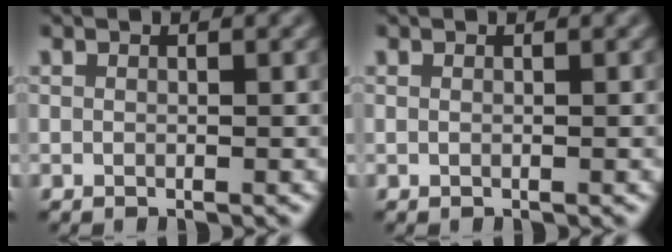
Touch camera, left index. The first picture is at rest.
{"total": 0.0}